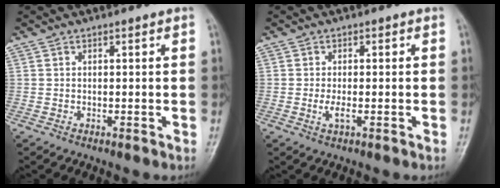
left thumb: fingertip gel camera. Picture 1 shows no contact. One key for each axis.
{"total": 2.3, "fx": -0.6, "fy": 0.9, "fz": 2.0, "tx": -0.043, "ty": -0.003, "tz": -0.013}